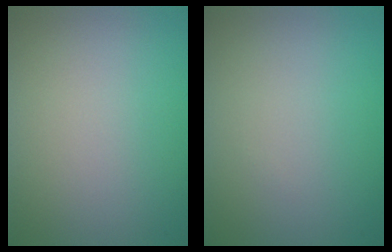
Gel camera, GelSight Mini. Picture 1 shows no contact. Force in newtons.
{"total": 0.0}